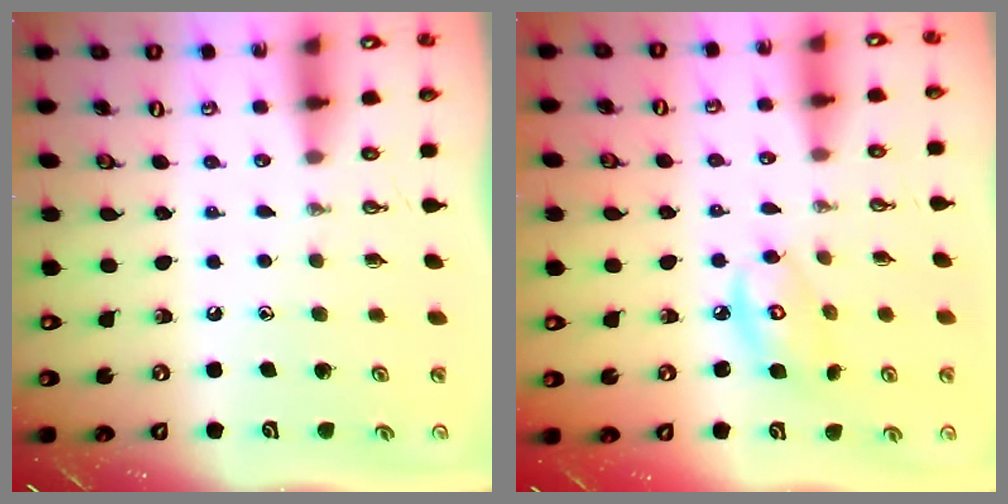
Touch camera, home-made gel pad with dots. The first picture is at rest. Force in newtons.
{"total": 7.2, "press": 7.2, "slide": 0.4}